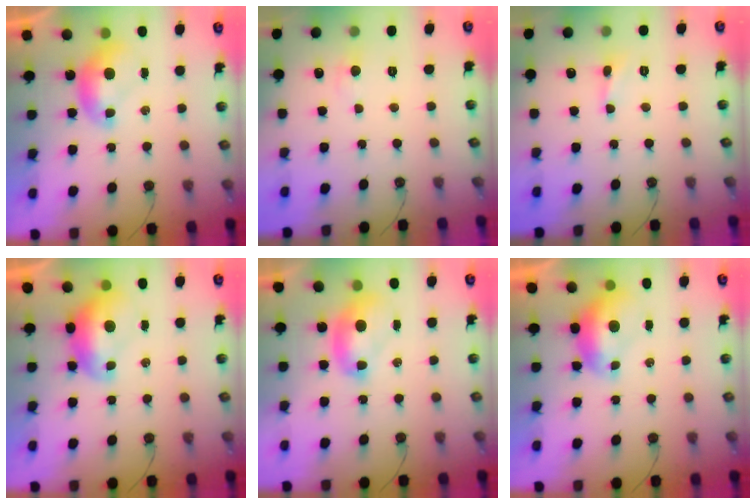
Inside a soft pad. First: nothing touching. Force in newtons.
{"total": 0.6, "press": 0.3, "slide": 0.5}
{"total": 1.9, "press": 1.8, "slide": 0.6}
{"total": 1.5, "press": 1.4, "slide": 0.6}
{"total": 2.1, "press": 2.1, "slide": 0.3}
{"total": 1.3, "press": 1.0, "slide": 0.8}